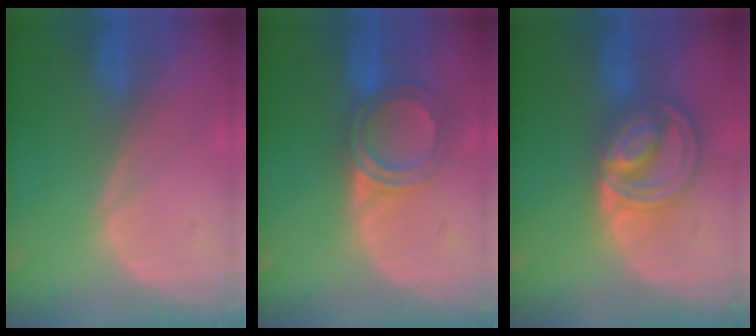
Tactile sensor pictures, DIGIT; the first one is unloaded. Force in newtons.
{"total": 5.1, "press": 5.1, "slide": 0.3}
{"total": 8.7, "press": 7.4, "slide": 4.6}